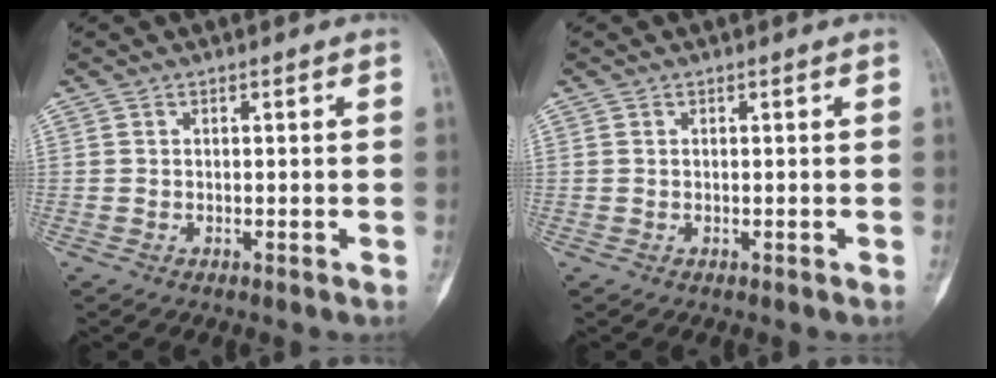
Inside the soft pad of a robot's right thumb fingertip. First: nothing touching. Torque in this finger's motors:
{"motor_torque": [0.05, -0.15, 0.07, -0.03, -0.04]}